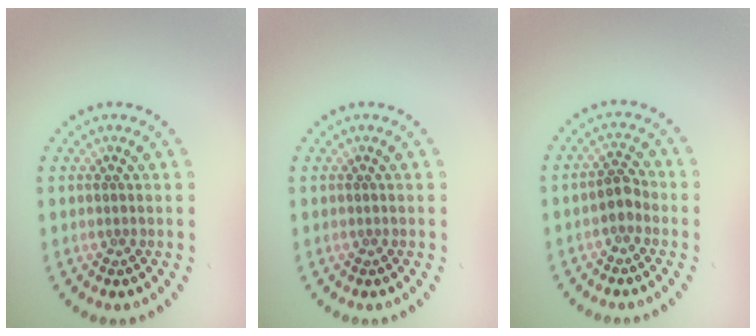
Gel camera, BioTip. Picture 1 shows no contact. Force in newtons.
{"total": 0.0}
{"total": 1.7, "press": 1.6, "slide": 0.6}